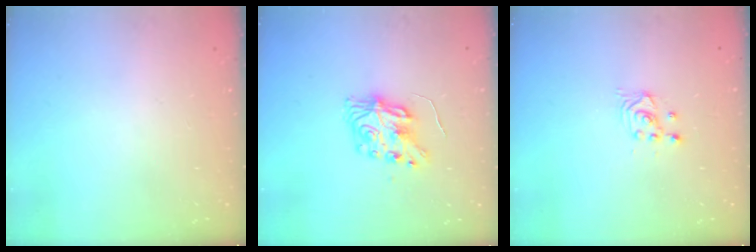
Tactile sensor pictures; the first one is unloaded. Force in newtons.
{"total": 8.5, "press": 8.5, "slide": 0.3}
{"total": 2.4, "press": 2.3, "slide": 0.2}